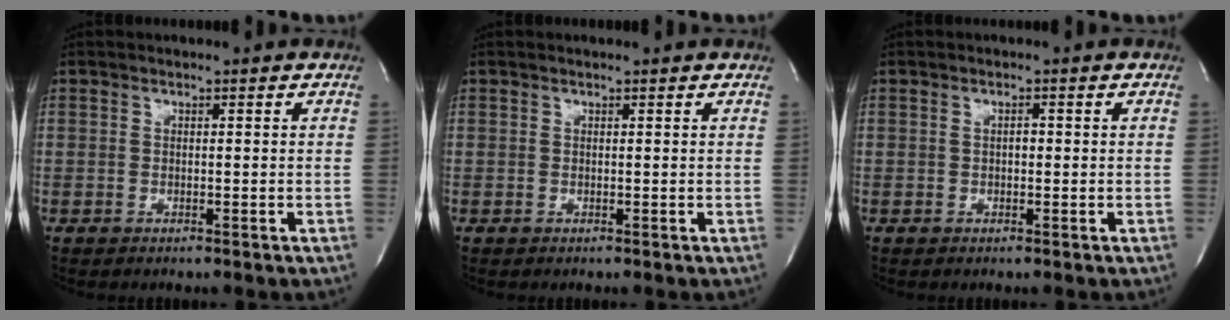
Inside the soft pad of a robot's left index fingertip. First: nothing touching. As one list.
[{"total": 0.5, "force": [0.5, 0.0, 0.2], "torque": [-0.007, 0.000, 0.004]}, {"total": 0.7, "force": [-0.3, 0.3, 0.5], "torque": [-0.012, -0.002, -0.006]}]